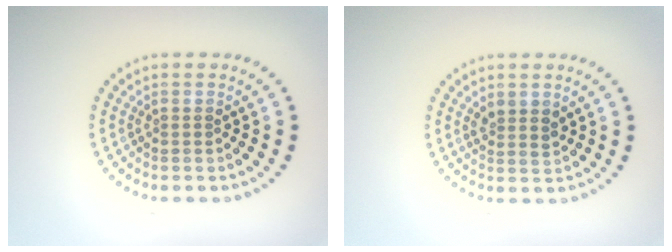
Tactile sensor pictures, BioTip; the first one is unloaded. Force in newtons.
{"total": 1.4, "press": 1.3, "slide": 0.7}